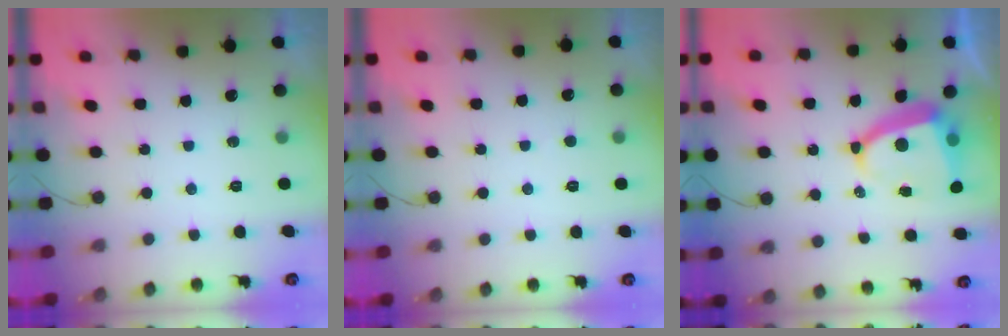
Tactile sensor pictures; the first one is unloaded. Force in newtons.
{"total": 2.5, "press": 2.5, "slide": 0.2}
{"total": 10.0, "press": 9.9, "slide": 1.5}